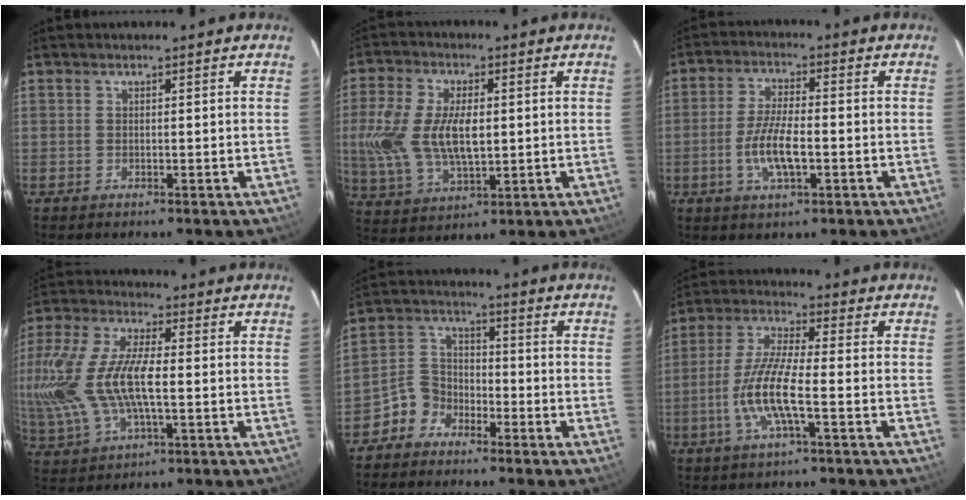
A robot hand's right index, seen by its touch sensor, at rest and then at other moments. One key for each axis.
{"total": 13.9, "fx": 0.6, "fy": 7.4, "fz": 11.8, "tx": -0.253, "ty": -0.001, "tz": 0.017}
{"total": 7.7, "fx": -2.2, "fy": 2.4, "fz": 7.0, "tx": -0.142, "ty": -0.003, "tz": -0.043}
{"total": 20.7, "fx": -0.9, "fy": 9.8, "fz": 18.2, "tx": -0.405, "ty": 0.000, "tz": -0.014}
{"total": 6.1, "fx": -4.3, "fy": 4.3, "fz": 0.8, "tx": -0.019, "ty": 0.030, "tz": -0.094}
{"total": 10.0, "fx": -3.1, "fy": 1.2, "fz": 9.4, "tx": -0.200, "ty": -0.003, "tz": -0.062}